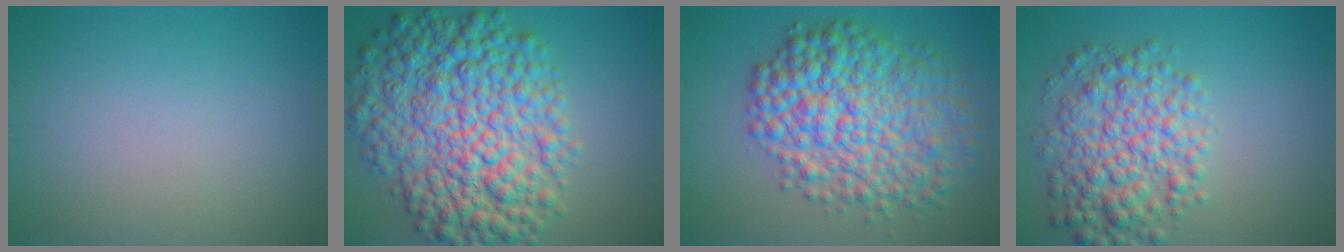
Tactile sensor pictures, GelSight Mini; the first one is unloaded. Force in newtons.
{"total": 12.1, "press": 12.1, "slide": 0.1}
{"total": 10.0, "press": 10.0, "slide": 0.1}
{"total": 6.3, "press": 6.3, "slide": 0.1}